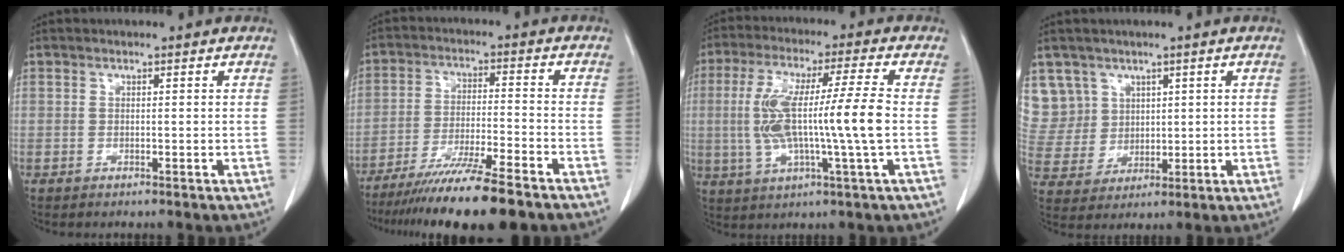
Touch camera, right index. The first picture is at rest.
{"total": 15.0, "force": [-12.0, -0.1, 9.0], "torque": [-0.154, -0.041, -0.194]}
{"total": 13.6, "force": [-0.5, 0.1, 13.6], "torque": [-0.270, 0.010, -0.011]}
{"total": 8.9, "force": [4.7, 7.6, 0.1], "torque": [-0.011, 0.026, 0.111]}